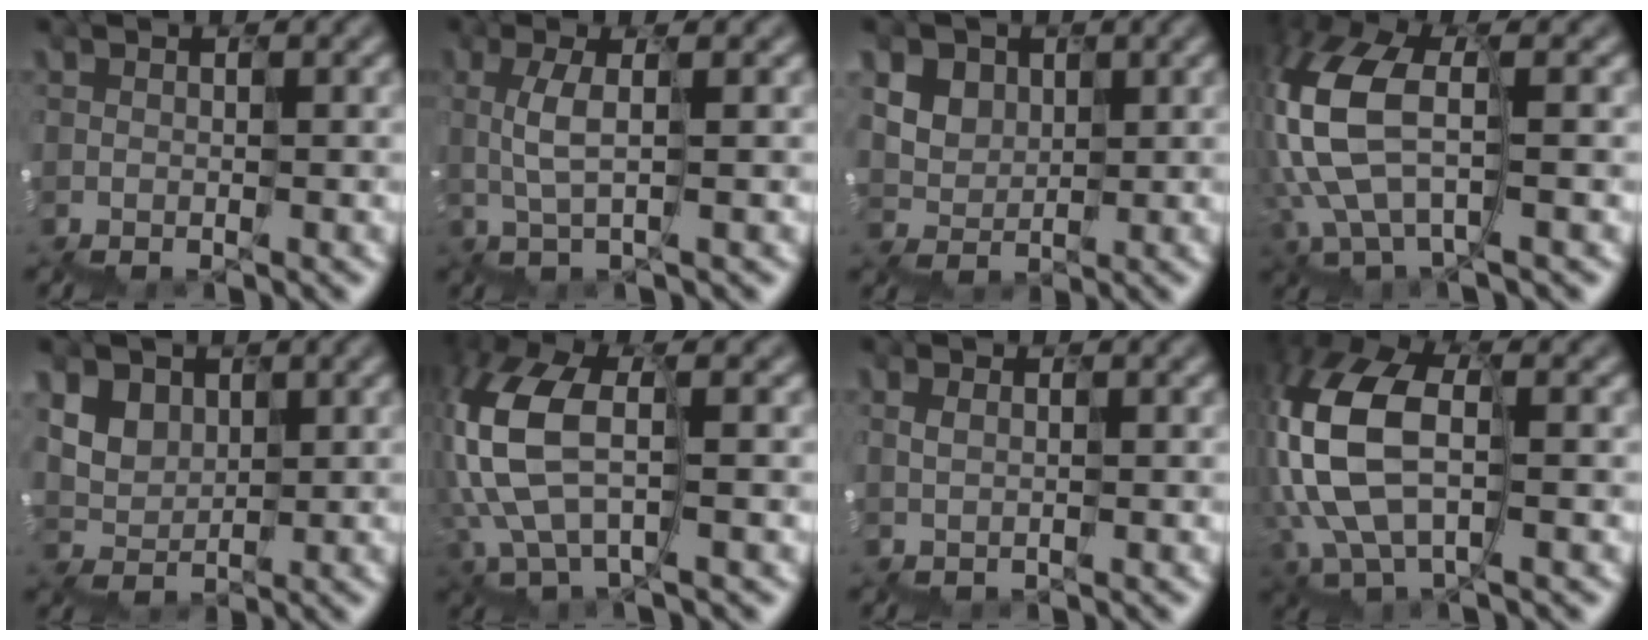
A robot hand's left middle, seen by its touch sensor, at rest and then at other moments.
{"total": 0.5, "force": [0.3, -0.1, 0.4], "torque": [-0.031, 0.002, 0.003]}
{"total": 4.5, "force": [3.0, 3.3, -0.8], "torque": [-0.017, 0.018, 0.041]}
{"total": 5.1, "force": [-0.2, 2.4, 4.5], "torque": [-0.156, 0.009, -0.016]}
{"total": 3.3, "force": [2.4, 1.9, -1.3], "torque": [-0.008, 0.014, 0.042]}
{"total": 4.6, "force": [0.0, 2.1, 4.1], "torque": [-0.149, 0.009, -0.009]}
{"total": 1.5, "force": [0.2, -0.6, -1.4], "torque": [0.008, 0.003, 0.003]}
{"total": 5.8, "force": [-0.2, 3.3, 4.8], "torque": [-0.165, 0.010, -0.012]}